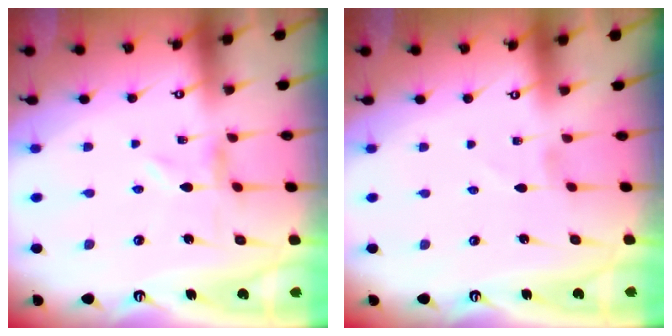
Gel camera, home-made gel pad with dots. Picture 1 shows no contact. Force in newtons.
{"total": 0.9, "press": 0.9, "slide": 0.1}